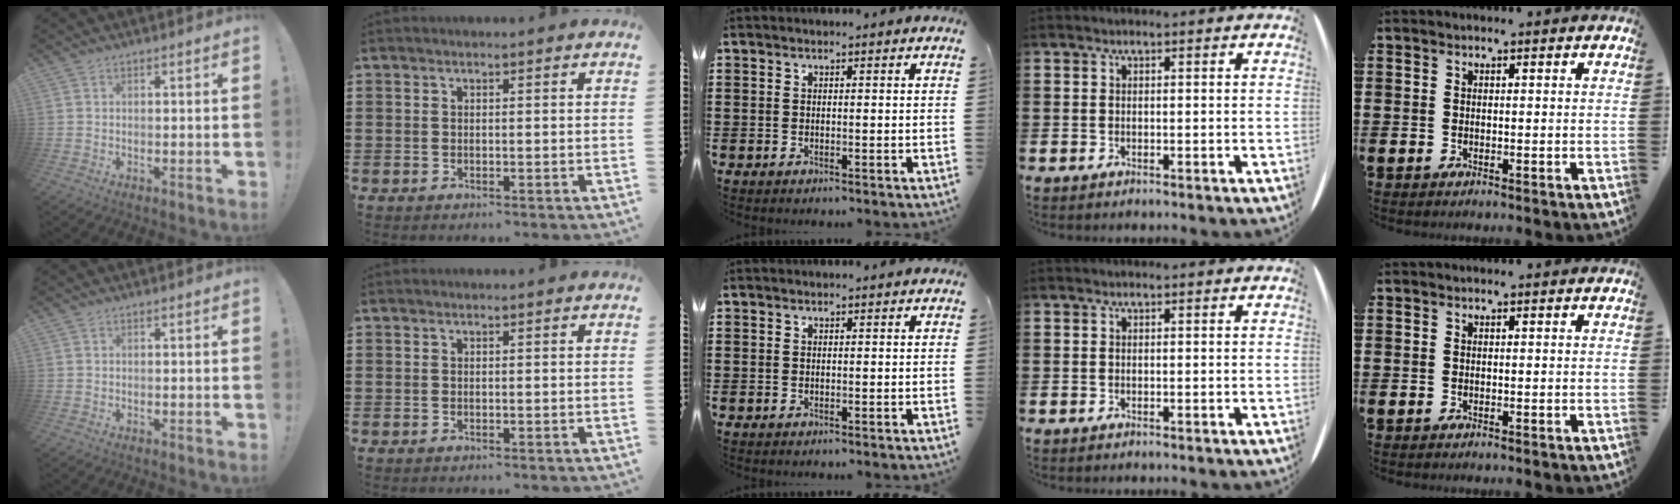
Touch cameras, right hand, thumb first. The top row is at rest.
{}